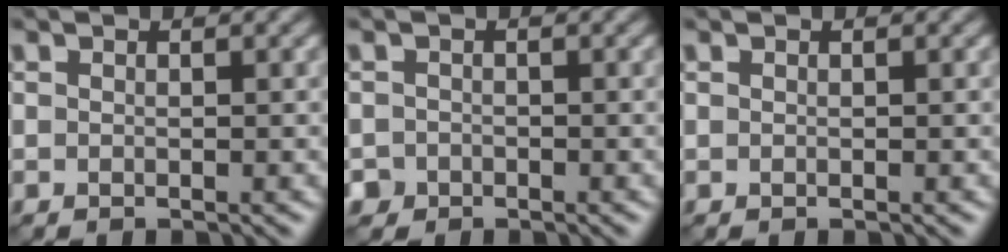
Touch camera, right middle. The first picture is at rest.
{"total": 1.4, "force": [-0.9, 1.0, 0.0], "torque": [0.005, 0.005, -0.016]}
{"total": 0.0}